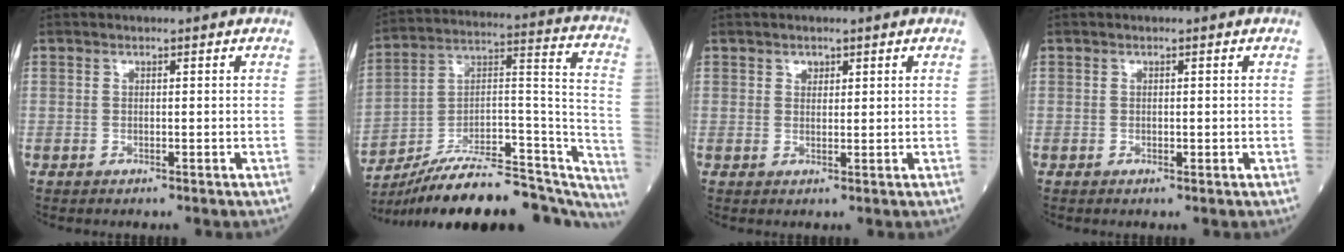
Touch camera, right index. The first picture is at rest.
{"total": 31.3, "force": [-26.1, 8.1, 15.2], "torque": [-0.193, 0.022, -0.378]}
{"total": 1.3, "force": [0.8, 0.9, 0.5], "torque": [-0.008, -0.002, 0.012]}
{"total": 0.8, "force": [-0.2, 0.4, 0.7], "torque": [-0.017, -0.002, -0.002]}